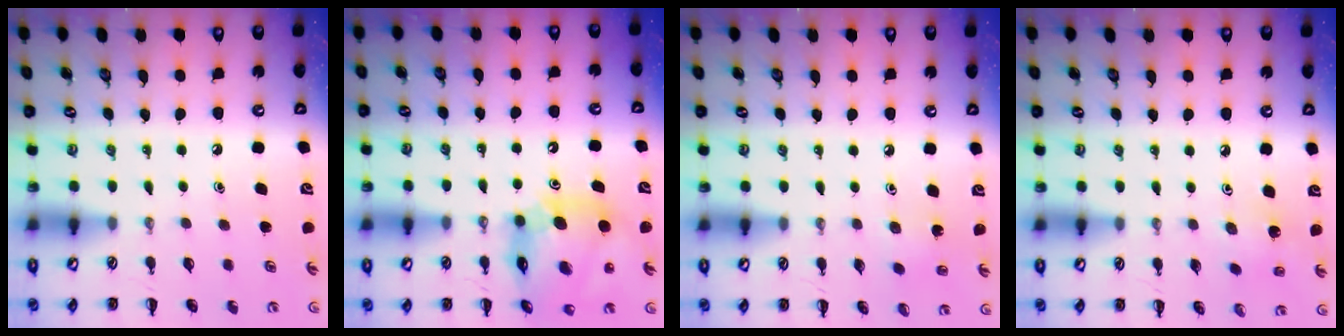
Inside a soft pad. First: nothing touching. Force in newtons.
{"total": 13.7, "press": 13.1, "slide": 3.9}
{"total": 2.6, "press": 2.5, "slide": 0.8}
{"total": 2.0, "press": 1.9, "slide": 0.8}